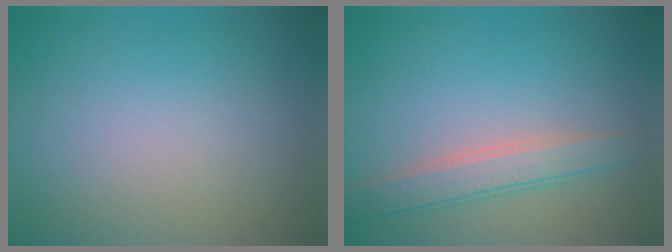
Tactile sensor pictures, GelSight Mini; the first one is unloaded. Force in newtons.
{"total": 3.0, "press": 3.0, "slide": 0.2}